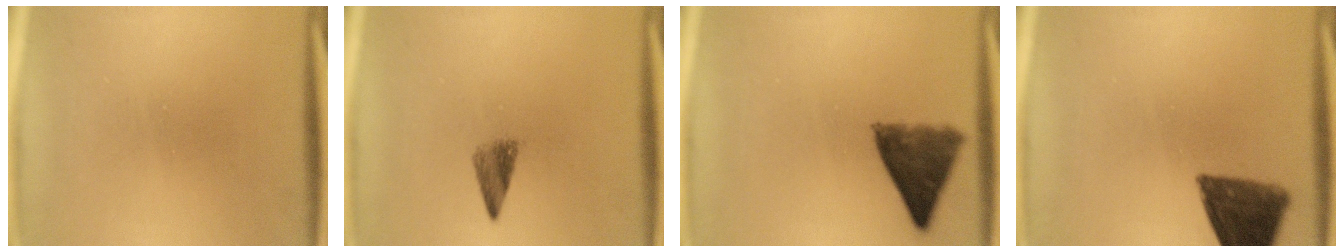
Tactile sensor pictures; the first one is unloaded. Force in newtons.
{"total": 2.7}
{"total": 8.1}
{"total": 12.0}